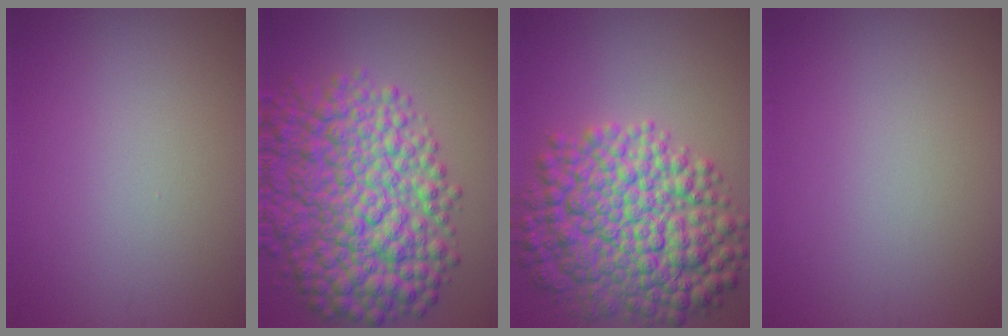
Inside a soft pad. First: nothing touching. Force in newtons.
{"total": 11.5, "press": 11.4, "slide": 0.2}
{"total": 10.8, "press": 10.8, "slide": 0.1}
{"total": 0.0}